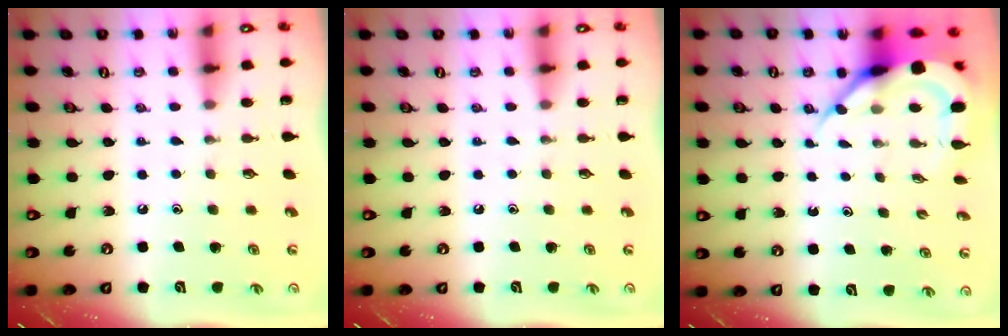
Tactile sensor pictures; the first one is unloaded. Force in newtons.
{"total": 0.0}
{"total": 8.1, "press": 8.0, "slide": 0.9}